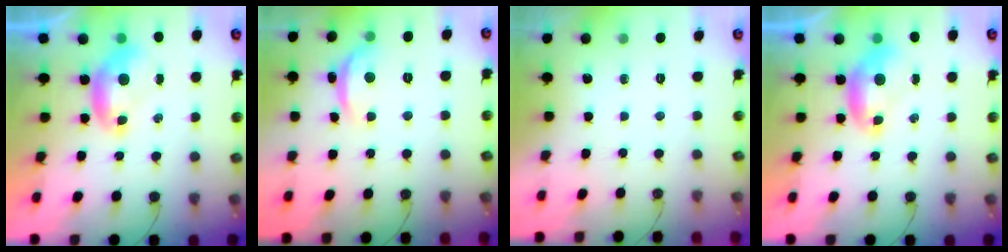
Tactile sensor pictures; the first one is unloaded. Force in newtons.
{"total": 4.4, "press": 4.4, "slide": 0.5}
{"total": 0.0}
{"total": 0.0}